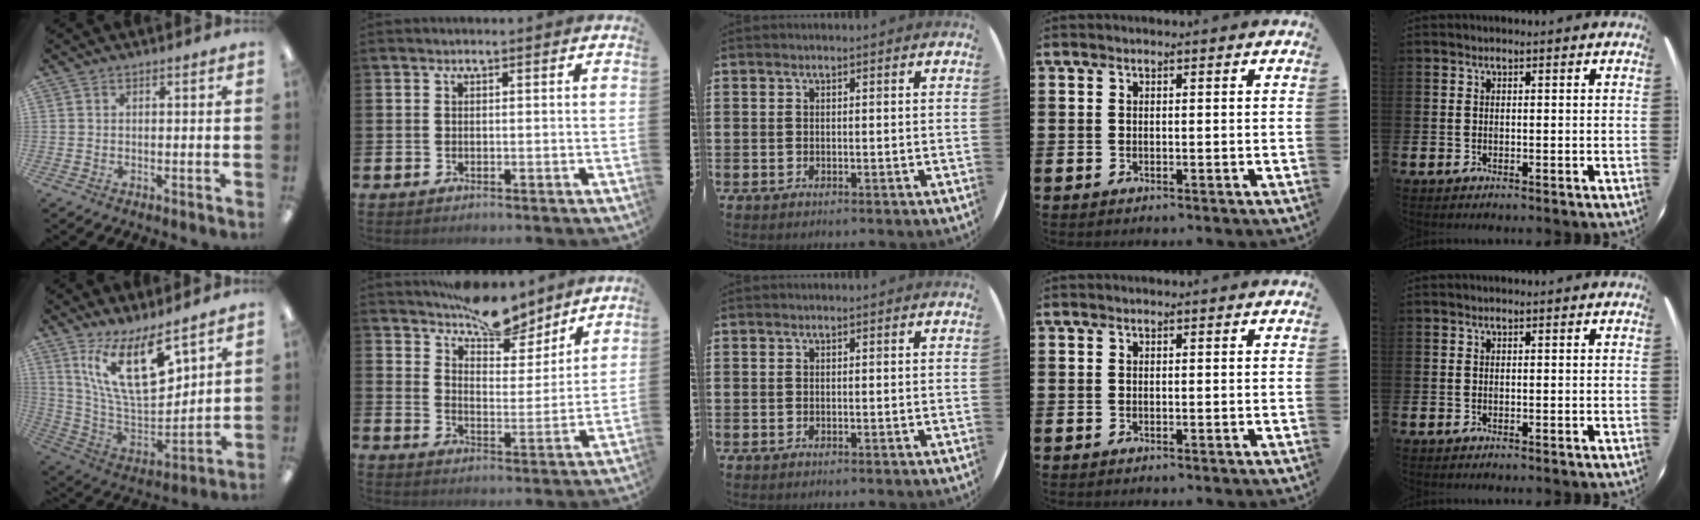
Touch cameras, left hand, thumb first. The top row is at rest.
{"thumb": {"total": 19.4, "force": [10.9, 7.9, 14.0], "torque": [-0.265, -0.057, 0.190]}, "index": {"total": 9.1, "force": [8.4, 2.7, 2.5], "torque": [-0.053, -0.051, 0.153]}}